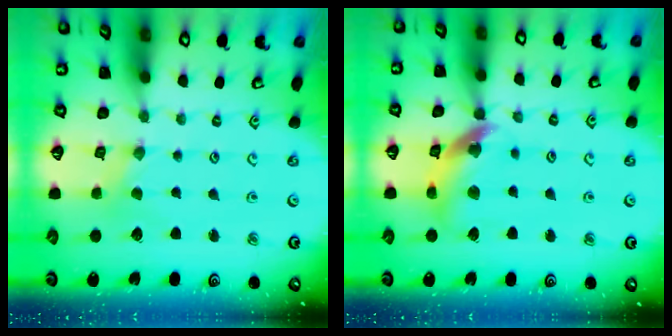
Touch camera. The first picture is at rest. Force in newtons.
{"total": 12.3, "press": 12.2, "slide": 1.3}